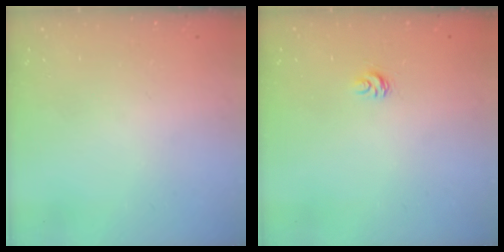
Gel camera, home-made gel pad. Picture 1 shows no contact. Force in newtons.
{"total": 4.3, "press": 4.3, "slide": 0.5}